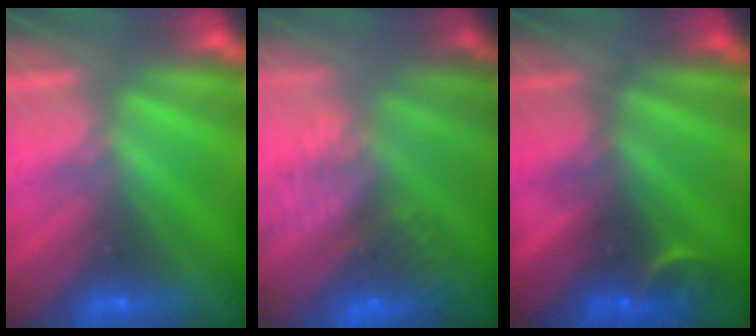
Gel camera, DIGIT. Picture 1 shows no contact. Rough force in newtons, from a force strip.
{"total": 7.4}
{"total": 2.9}